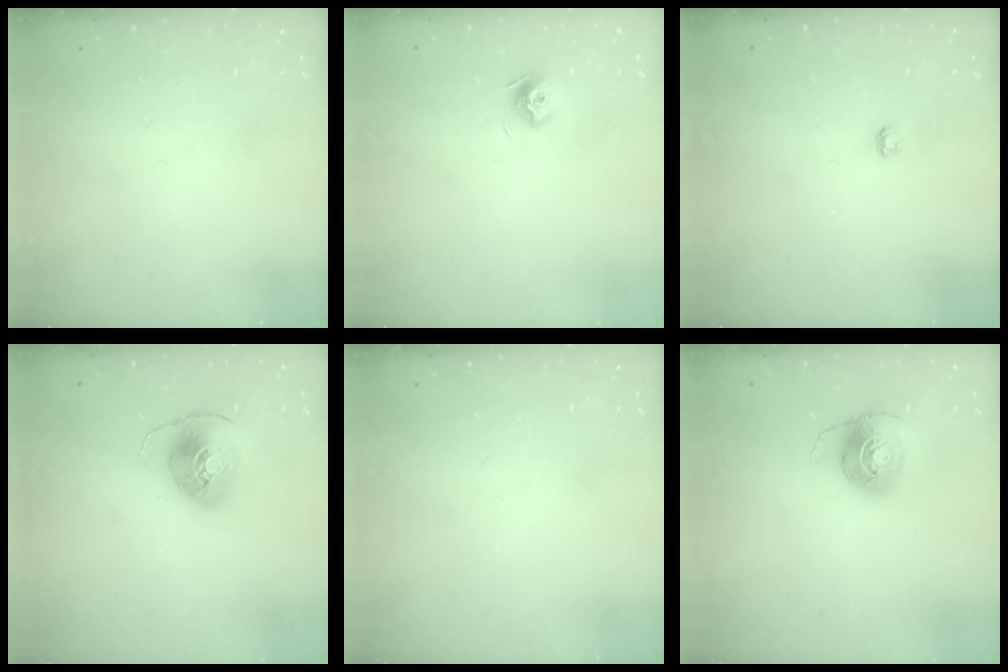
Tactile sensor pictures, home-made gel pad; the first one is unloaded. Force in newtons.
{"total": 7.8, "press": 7.8, "slide": 0.2}
{"total": 2.9, "press": 2.9, "slide": 0.3}
{"total": 8.1, "press": 8.0, "slide": 1.2}
{"total": 0.0}
{"total": 8.1, "press": 8.1, "slide": 0.5}